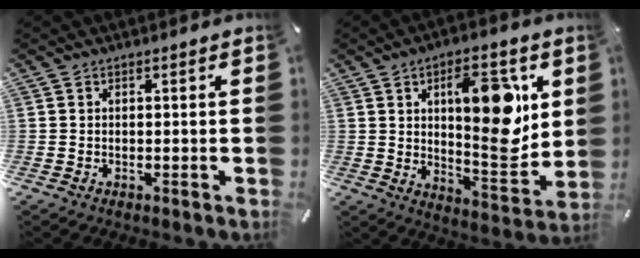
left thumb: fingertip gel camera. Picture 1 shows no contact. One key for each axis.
{"total": 16.3, "fx": 5.7, "fy": 6.8, "fz": 13.6, "tx": -0.178, "ty": -0.029, "tz": 0.088}